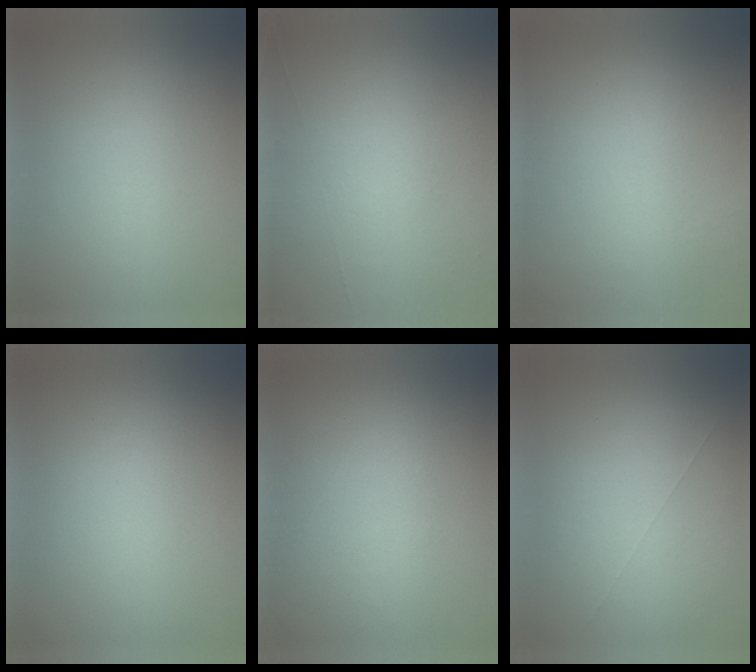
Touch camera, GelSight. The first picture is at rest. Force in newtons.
{"total": 6.8}
{"total": 7.0}
{"total": 0.0}
{"total": 1.0}
{"total": 1.0}